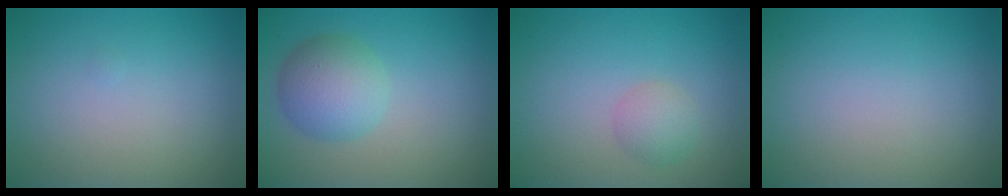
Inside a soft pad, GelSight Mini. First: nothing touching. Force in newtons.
{"total": 4.4, "press": 4.4, "slide": 0.0}
{"total": 1.8, "press": 1.8, "slide": 0.0}
{"total": 0.0}